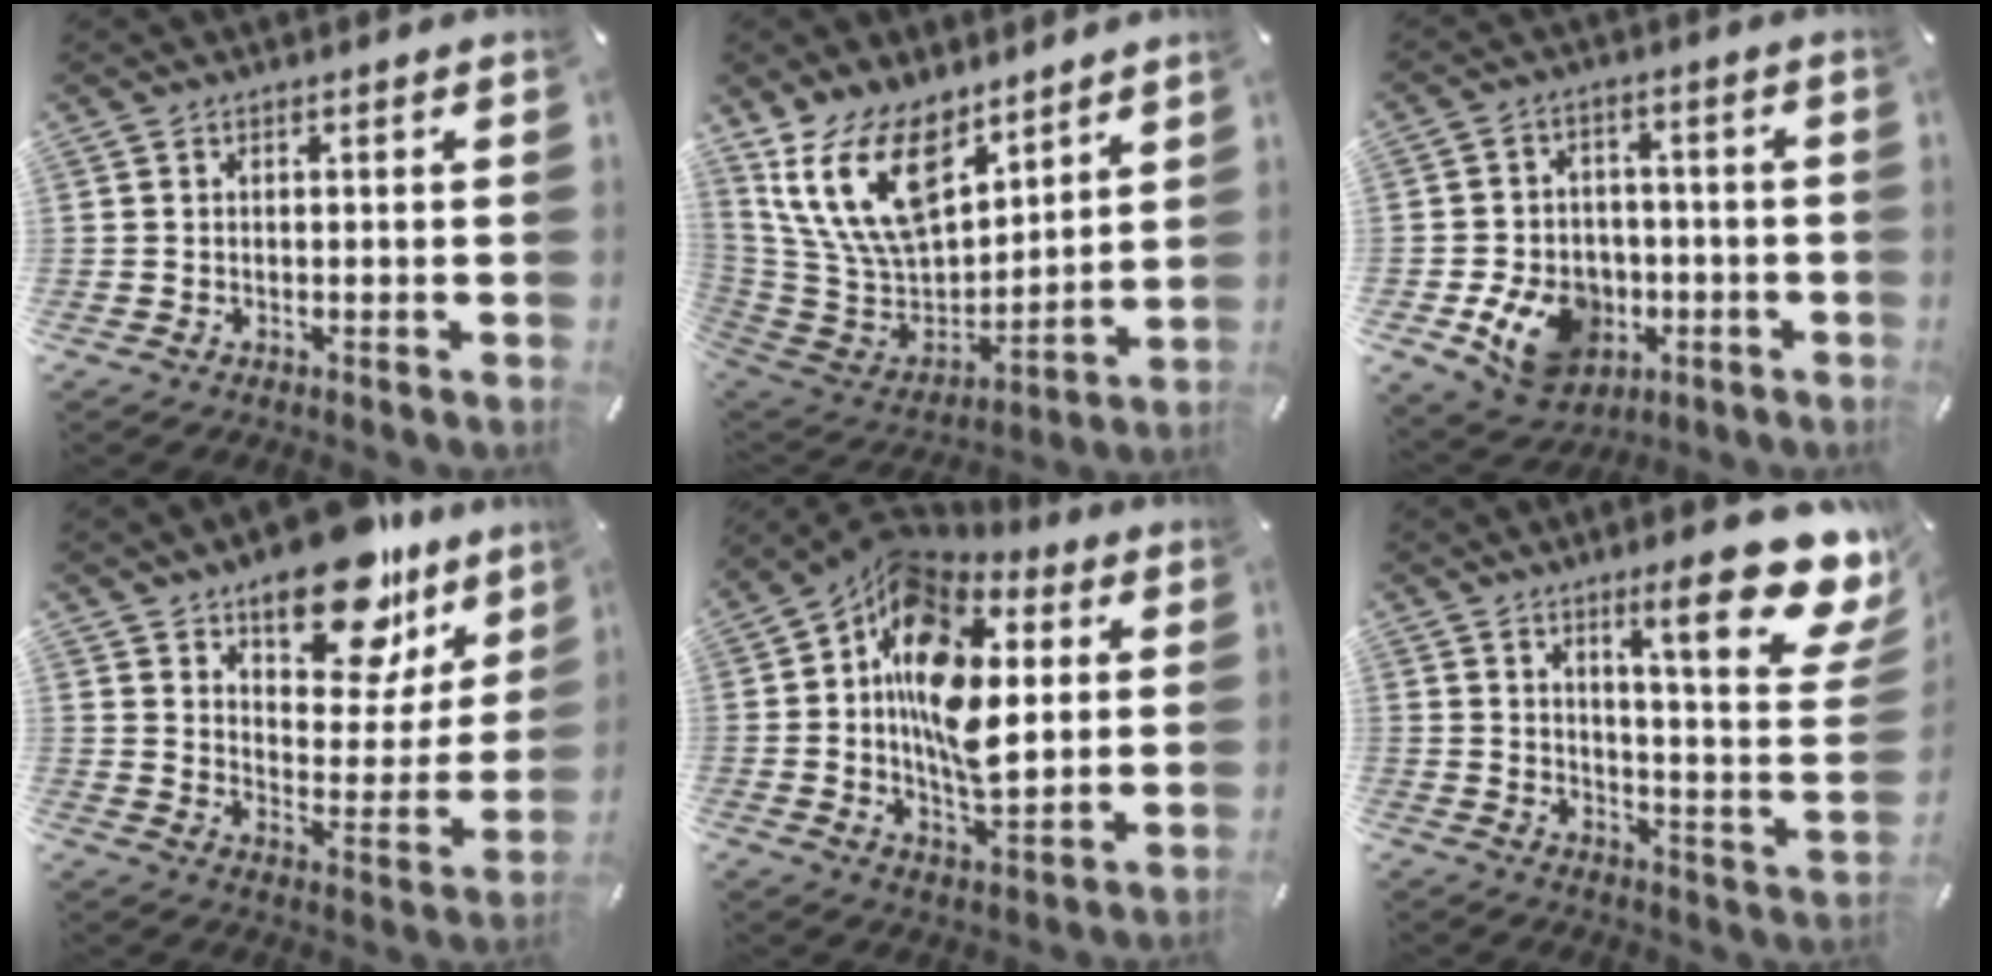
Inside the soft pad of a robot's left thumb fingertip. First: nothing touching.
{"total": 18.3, "force": [11.3, 10.4, 10.0], "torque": [-0.222, -0.065, 0.208]}
{"total": 12.9, "force": [-4.1, 10.5, 6.2], "torque": [-0.107, 0.027, -0.061]}
{"total": 19.2, "force": [14.5, 8.8, 9.1], "torque": [-0.122, -0.109, 0.246]}
{"total": 18.2, "force": [3.5, 11.3, 13.9], "torque": [-0.258, -0.014, 0.054]}
{"total": 20.9, "force": [11.1, 4.1, 17.3], "torque": [-0.245, -0.073, 0.163]}